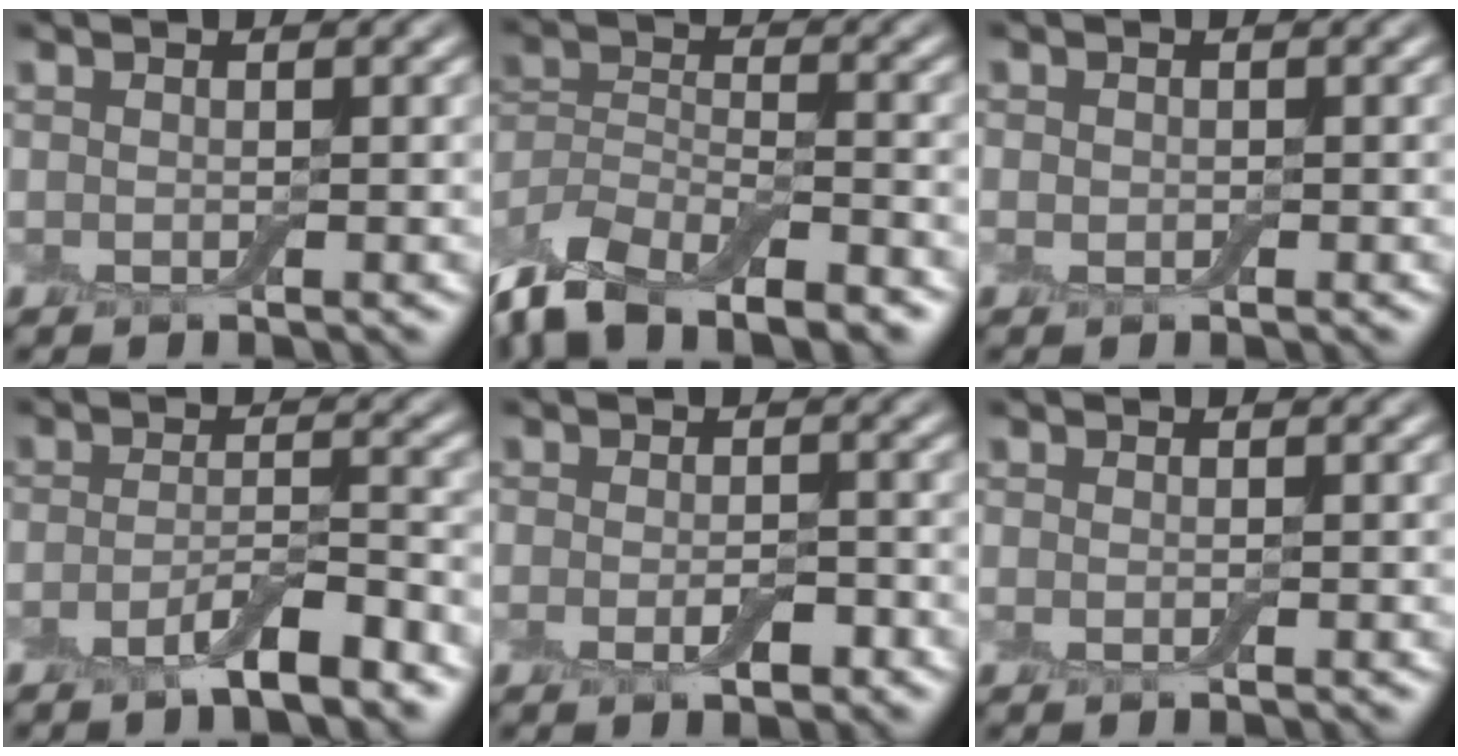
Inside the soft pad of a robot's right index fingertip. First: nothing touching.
{"total": 10.4, "force": [-8.1, 3.9, 5.3], "torque": [-0.090, -0.007, -0.145]}
{"total": 1.0, "force": [-0.1, 0.9, 0.5], "torque": [-0.007, -0.001, -0.004]}
{"total": 4.3, "force": [-2.8, 0.9, 3.2], "torque": [-0.056, 0.002, -0.057]}
{"total": 2.5, "force": [-1.0, 1.2, 2.0], "torque": [-0.034, -0.003, -0.019]}
{"total": 0.6, "force": [-0.2, 0.3, 0.4], "torque": [-0.010, -0.003, -0.004]}